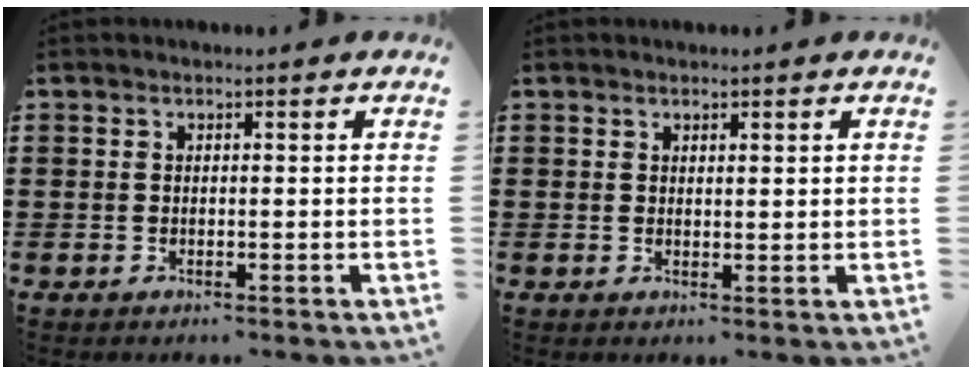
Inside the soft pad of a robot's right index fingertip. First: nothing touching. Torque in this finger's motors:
{"motor_torque": [-0.14, 0.03, 0.04, -0.01]}